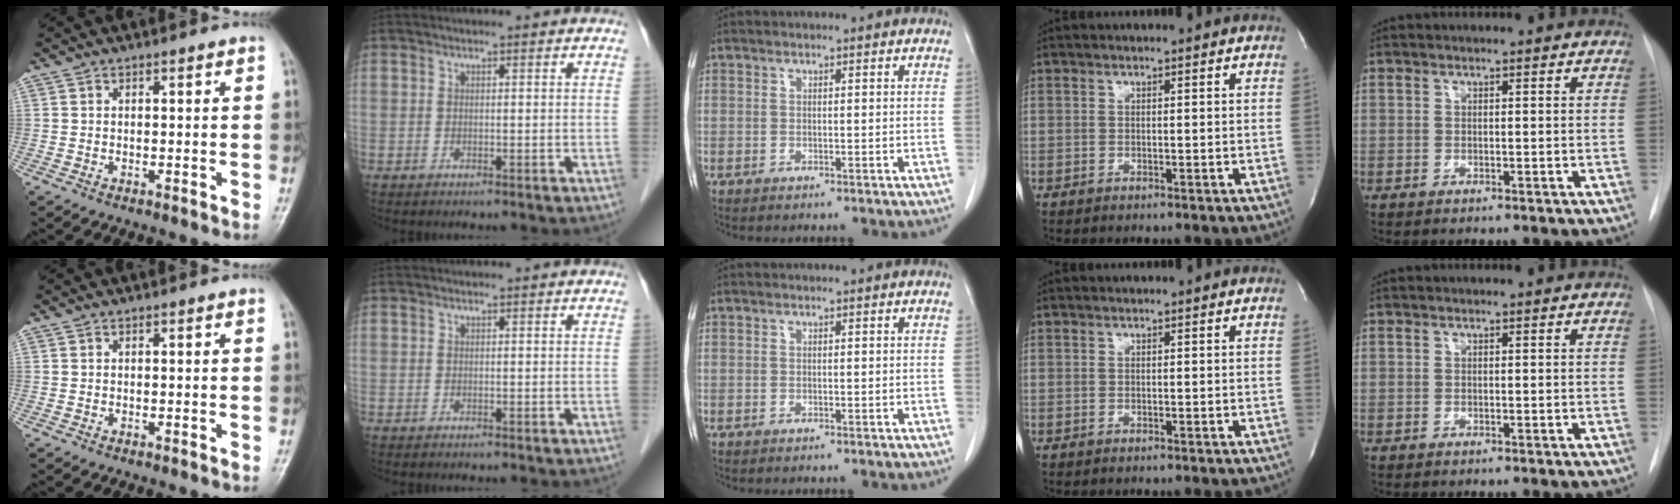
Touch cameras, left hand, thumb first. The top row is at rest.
{}